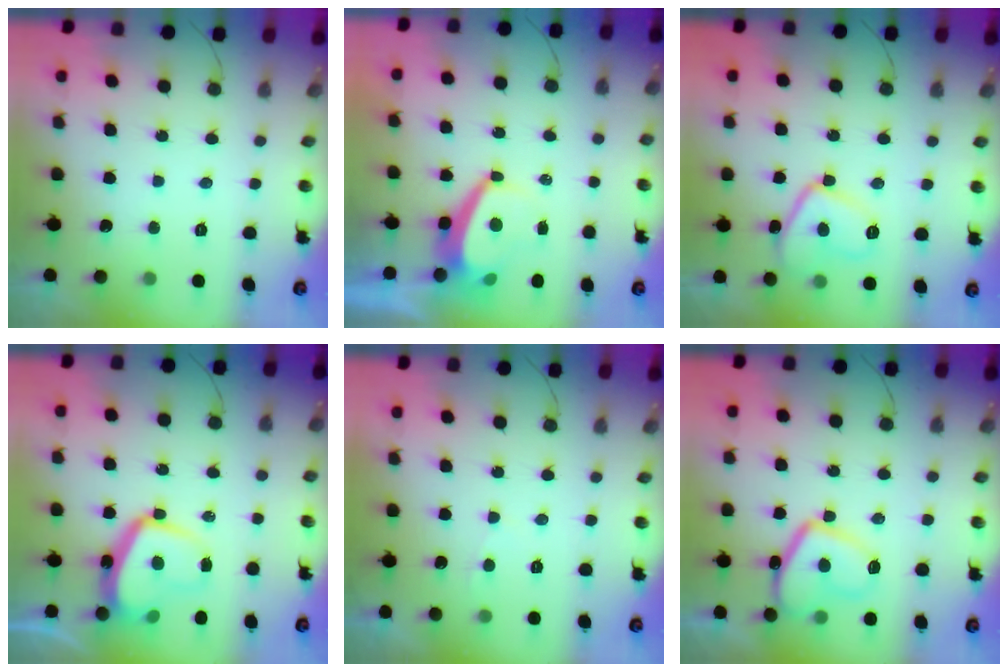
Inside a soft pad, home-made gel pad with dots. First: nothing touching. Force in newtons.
{"total": 4.3, "press": 4.3, "slide": 0.7}
{"total": 11.6, "press": 11.5, "slide": 0.9}
{"total": 13.5, "press": 13.4, "slide": 1.2}
{"total": 2.0, "press": 1.9, "slide": 0.3}
{"total": 12.0, "press": 11.8, "slide": 1.6}